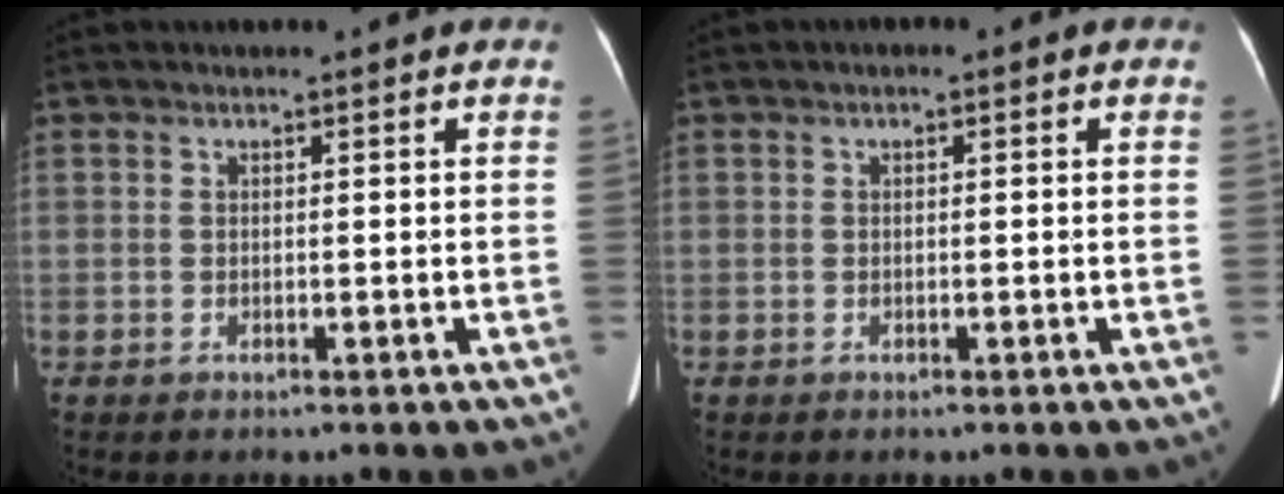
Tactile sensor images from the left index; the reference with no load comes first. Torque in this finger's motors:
{"motor_torque": [0.28, -0.21, 0.03, -0.01]}